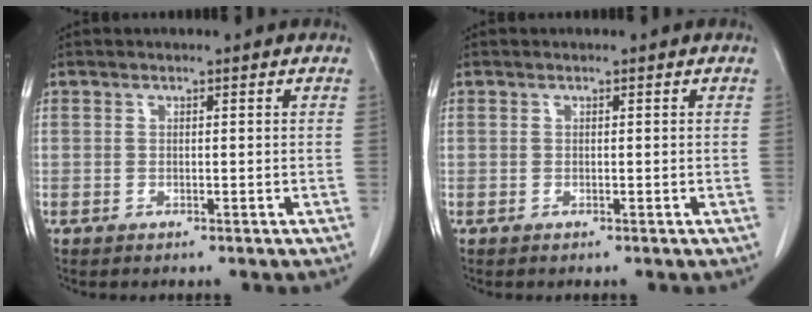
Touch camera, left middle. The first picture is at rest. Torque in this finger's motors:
{"motor_torque": [-0.02, 0.00, 0.00, -0.01]}